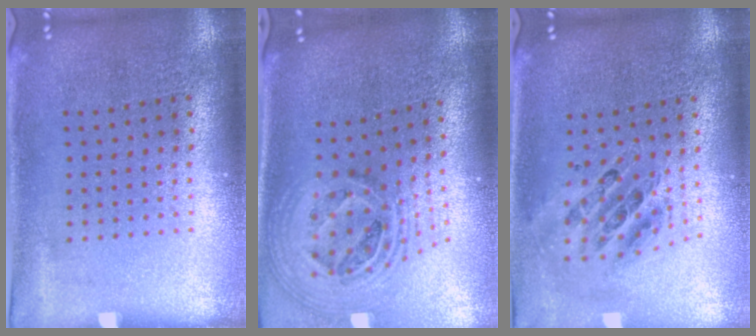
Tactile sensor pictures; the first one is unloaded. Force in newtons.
{"total": 2.2, "press": 1.7, "slide": 1.5}
{"total": 0.9, "press": 0.9, "slide": 0.2}